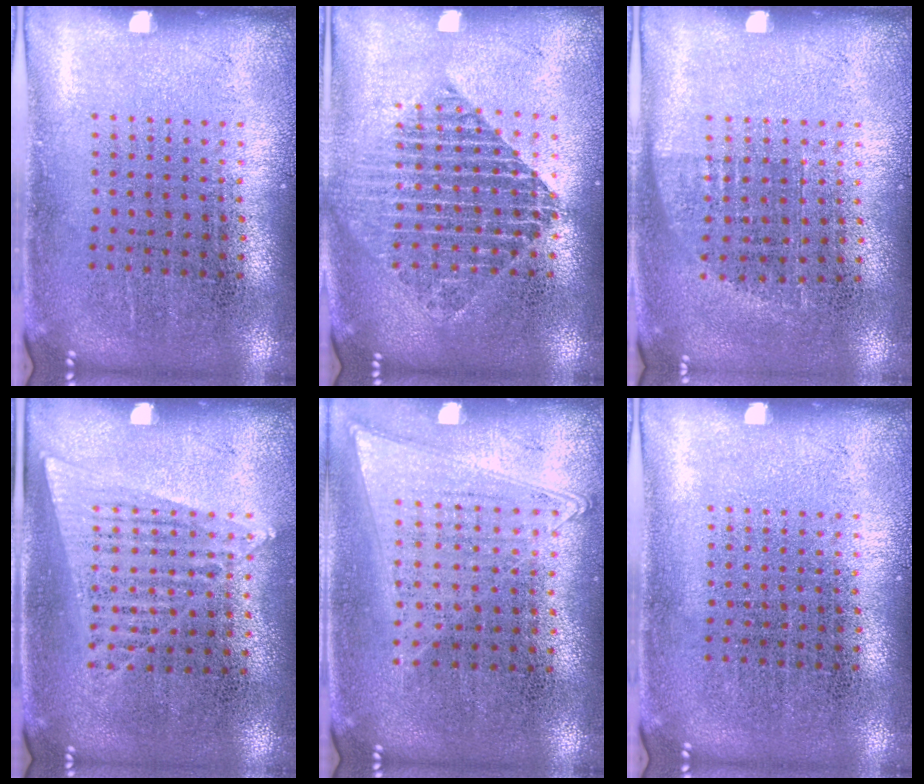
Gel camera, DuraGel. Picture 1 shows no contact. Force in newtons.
{"total": 1.8, "press": 1.5, "slide": 0.9}
{"total": 0.6, "press": 0.6, "slide": 0.2}
{"total": 1.2, "press": 1.1, "slide": 0.5}
{"total": 1.0, "press": 1.0, "slide": 0.4}
{"total": 0.0}